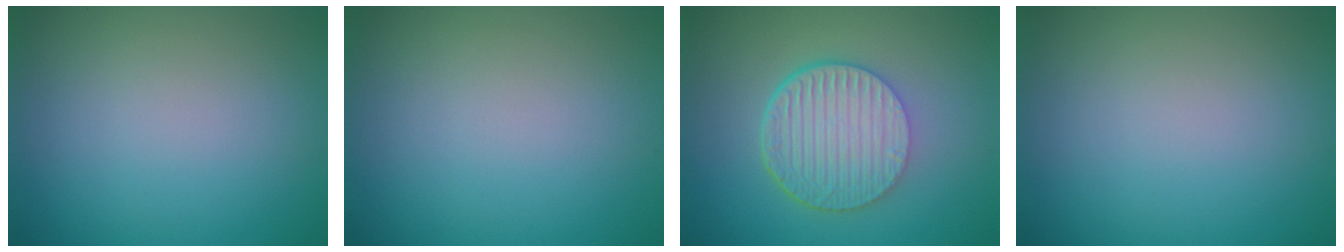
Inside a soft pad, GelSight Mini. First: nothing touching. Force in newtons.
{"total": 0.0}
{"total": 6.7, "press": 4.6, "slide": 4.9}
{"total": 0.0}